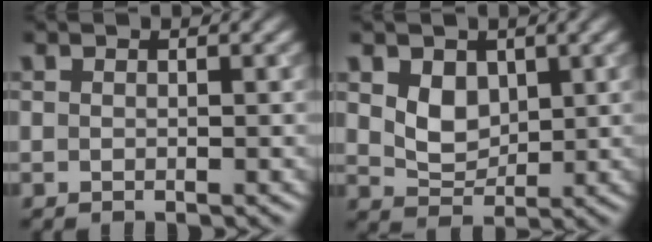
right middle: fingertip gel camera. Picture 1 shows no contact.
{"total": 3.1, "force": [1.1, 2.3, 1.8], "torque": [-0.038, -0.007, 0.020]}